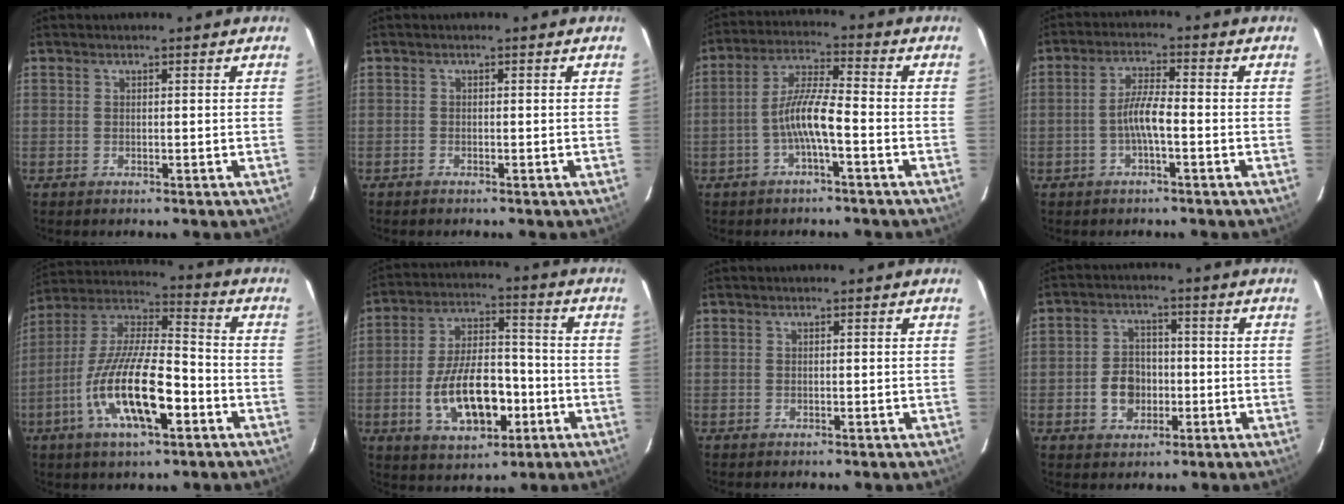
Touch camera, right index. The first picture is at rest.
{"total": 0.5, "force": [-0.5, 0.0, 0.0], "torque": [-0.004, 0.000, -0.010]}
{"total": 7.1, "force": [-2.7, 0.5, 6.6], "torque": [-0.140, 0.012, -0.051]}
{"total": 4.7, "force": [-1.7, 0.4, 4.4], "torque": [-0.088, 0.008, -0.033]}
{"total": 18.0, "force": [-6.9, 5.6, 15.6], "torque": [-0.312, -0.015, -0.131]}
{"total": 14.6, "force": [-4.6, 7.5, 11.7], "torque": [-0.227, 0.009, -0.064]}
{"total": 0.0}
{"total": 6.5, "force": [-1.7, 5.4, 3.3], "torque": [-0.068, 0.017, -0.022]}